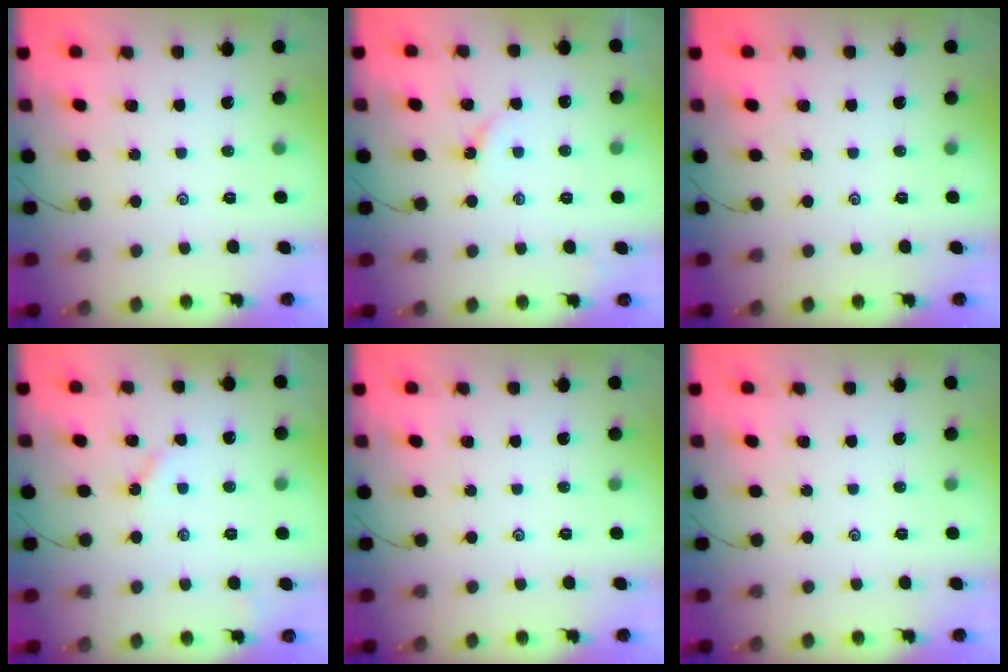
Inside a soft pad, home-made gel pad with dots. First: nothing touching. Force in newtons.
{"total": 2.9, "press": 2.8, "slide": 0.4}
{"total": 0.0}
{"total": 2.8, "press": 2.7, "slide": 0.3}
{"total": 0.0}
{"total": 0.0}